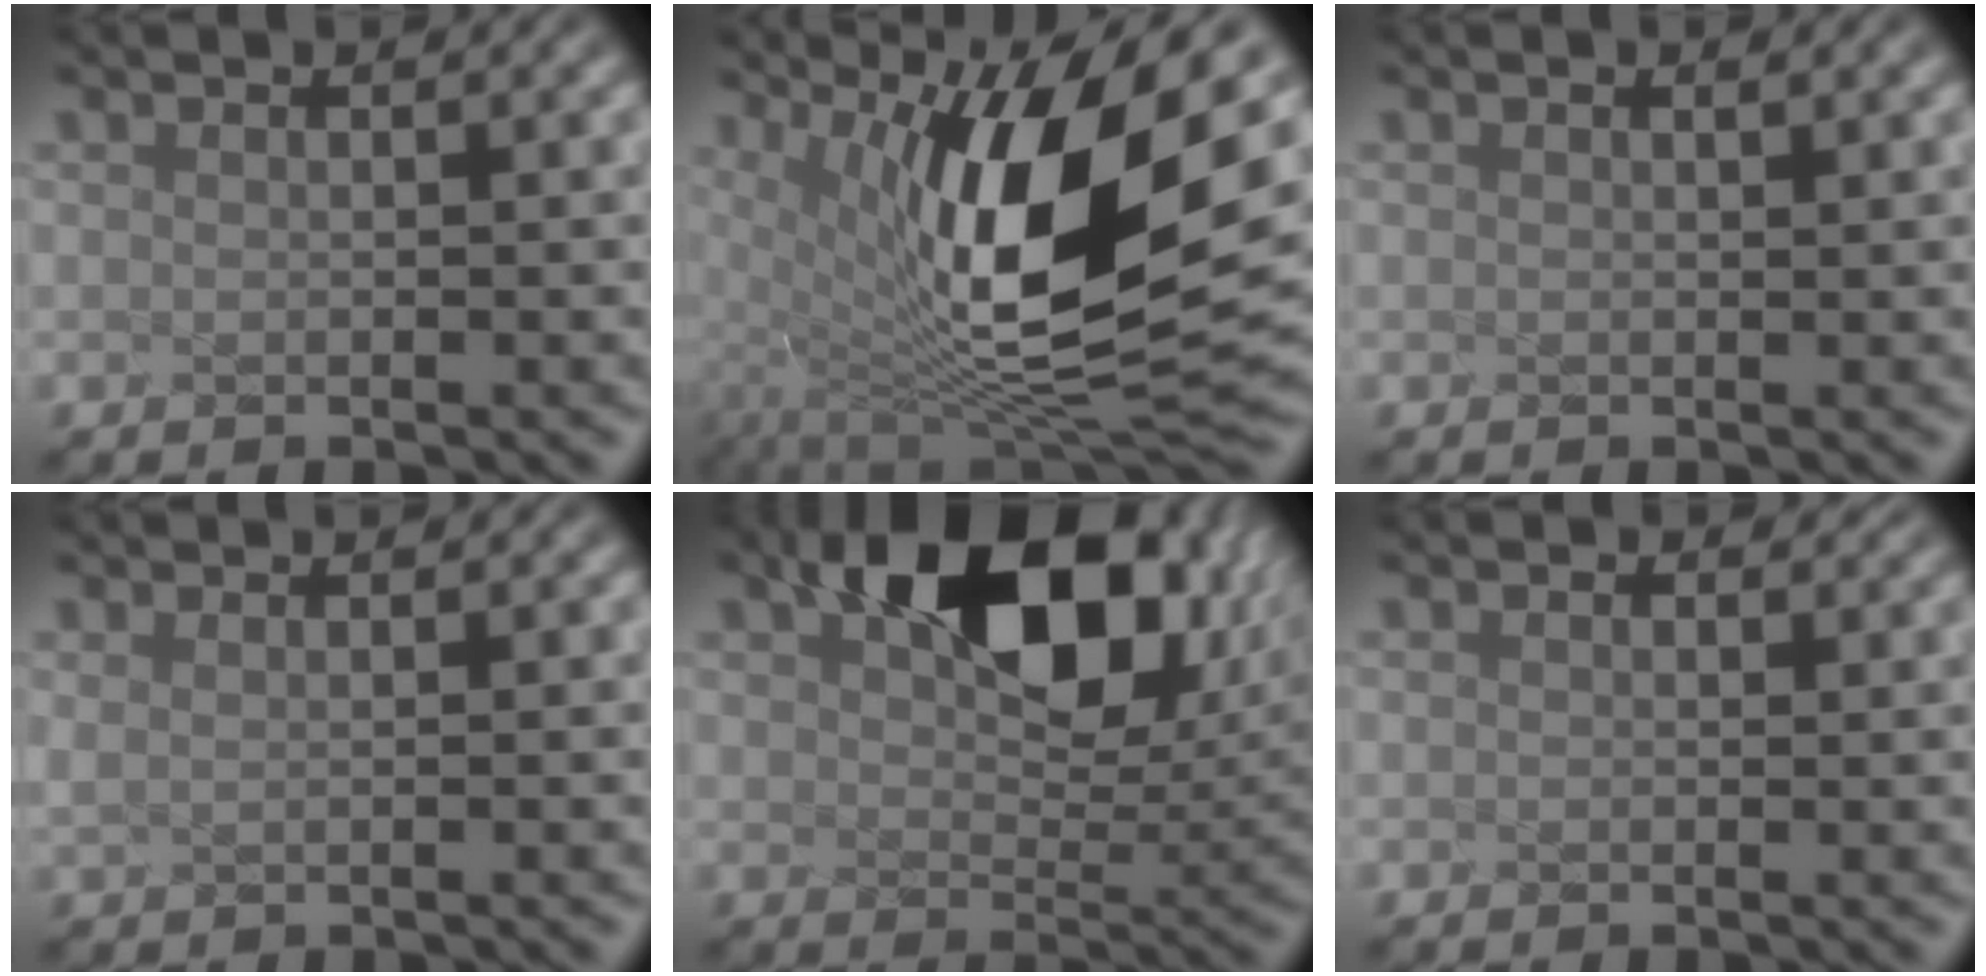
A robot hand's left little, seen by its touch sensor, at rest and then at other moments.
{"total": 12.3, "force": [1.5, 4.3, 11.5], "torque": [-0.238, -0.037, 0.082]}
{"total": 0.5, "force": [0.3, 0.2, 0.4], "torque": [-0.001, 0.005, 0.002]}
{"total": 0.0}
{"total": 8.7, "force": [2.9, 4.8, 6.7], "torque": [-0.127, -0.009, 0.098]}
{"total": 0.9, "force": [0.8, 0.3, 0.1], "torque": [-0.004, 0.009, 0.012]}